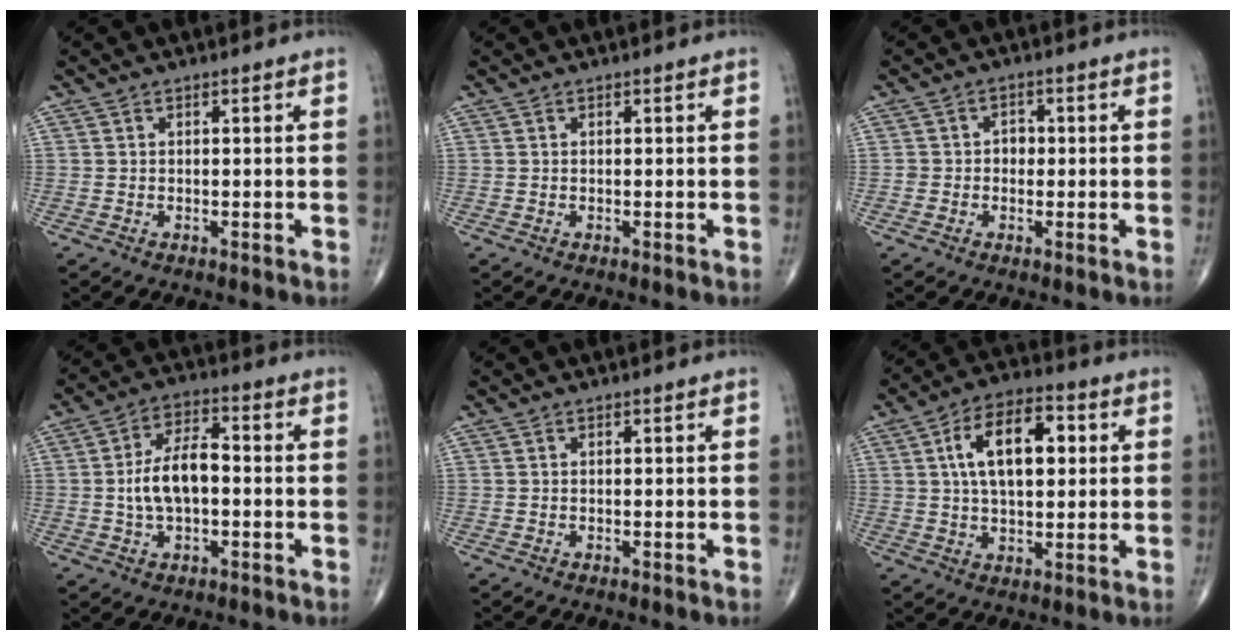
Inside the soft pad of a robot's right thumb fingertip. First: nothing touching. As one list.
[{"total": 0.0}, {"total": 2.6, "force": [-0.2, 2.3, 1.2], "torque": [0.002, 0.009, -0.009]}, {"total": 9.6, "force": [-0.6, 5.0, 8.1], "torque": [-0.148, 0.022, -0.016]}, {"total": 0.0}, {"total": 13.5, "force": [2.9, 7.2, 11.0], "torque": [-0.171, 0.008, 0.044]}]